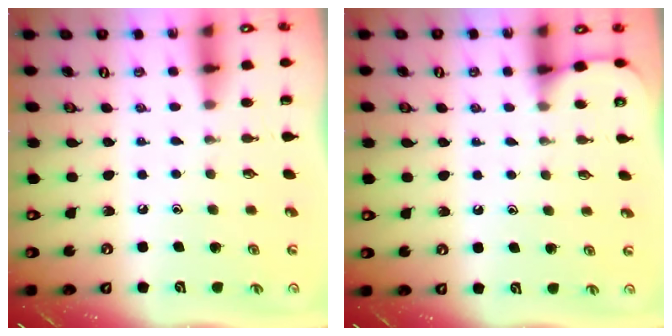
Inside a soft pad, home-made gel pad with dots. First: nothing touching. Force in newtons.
{"total": 3.4, "press": 3.4, "slide": 0.4}